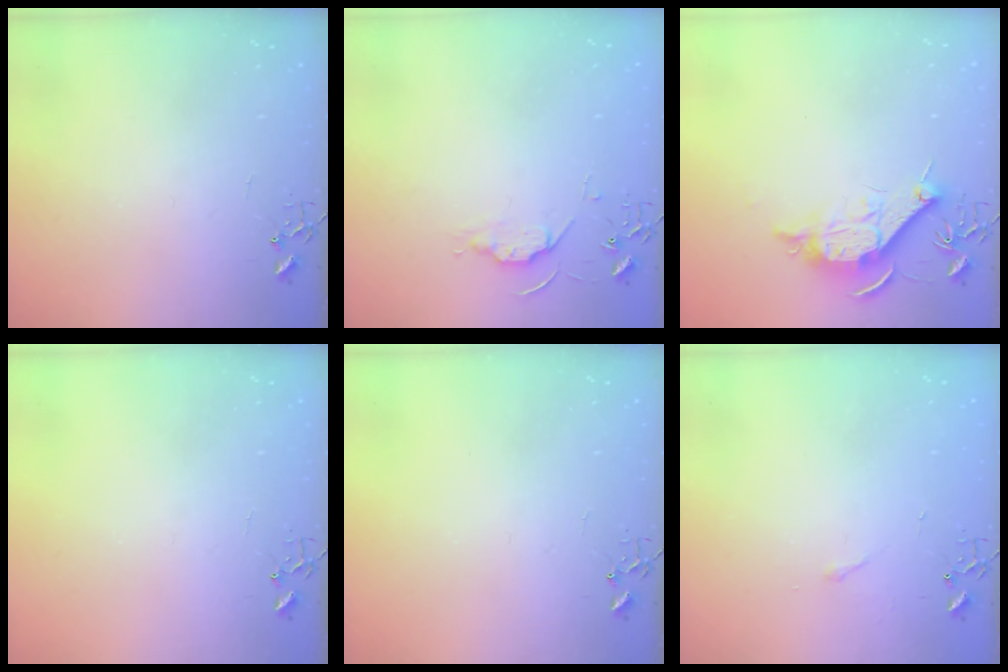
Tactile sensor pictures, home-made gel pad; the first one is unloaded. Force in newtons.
{"total": 5.7, "press": 5.6, "slide": 0.8}
{"total": 12.0, "press": 12.0, "slide": 0.6}
{"total": 0.0}
{"total": 0.0}
{"total": 2.9, "press": 2.9, "slide": 0.5}